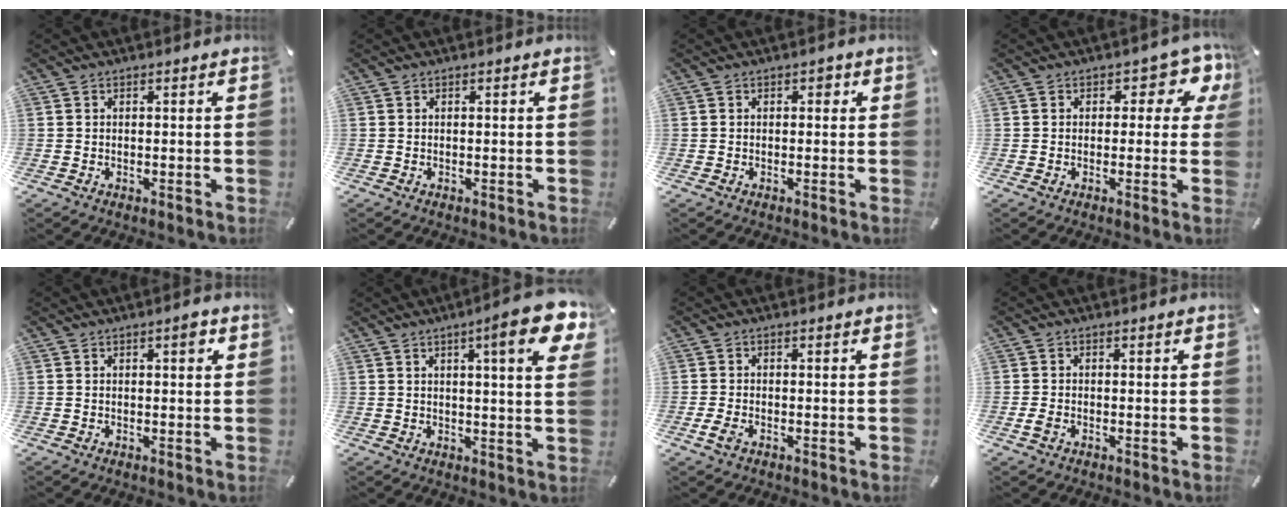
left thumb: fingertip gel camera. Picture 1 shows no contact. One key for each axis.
{"total": 0.0}
{"total": 2.0, "fx": 0.3, "fy": 1.5, "fz": 1.3, "tx": -0.011, "ty": 0.003, "tz": -0.001}
{"total": 6.6, "fx": 2.5, "fy": 4.0, "fz": 4.7, "tx": -0.049, "ty": -0.011, "tz": 0.035}
{"total": 2.3, "fx": 0.9, "fy": 0.8, "fz": 1.9, "tx": -0.024, "ty": 0.001, "tz": 0.009}
{"total": 12.3, "fx": 5.7, "fy": 2.1, "fz": 10.7, "tx": -0.151, "ty": -0.026, "tz": 0.084}
{"total": 2.1, "fx": -1.1, "fy": 1.0, "fz": 1.5, "tx": -0.037, "ty": -0.002, "tz": -0.022}
{"total": 1.7, "fx": -0.7, "fy": 1.0, "fz": 1.2, "tx": -0.027, "ty": 0.000, "tz": -0.014}